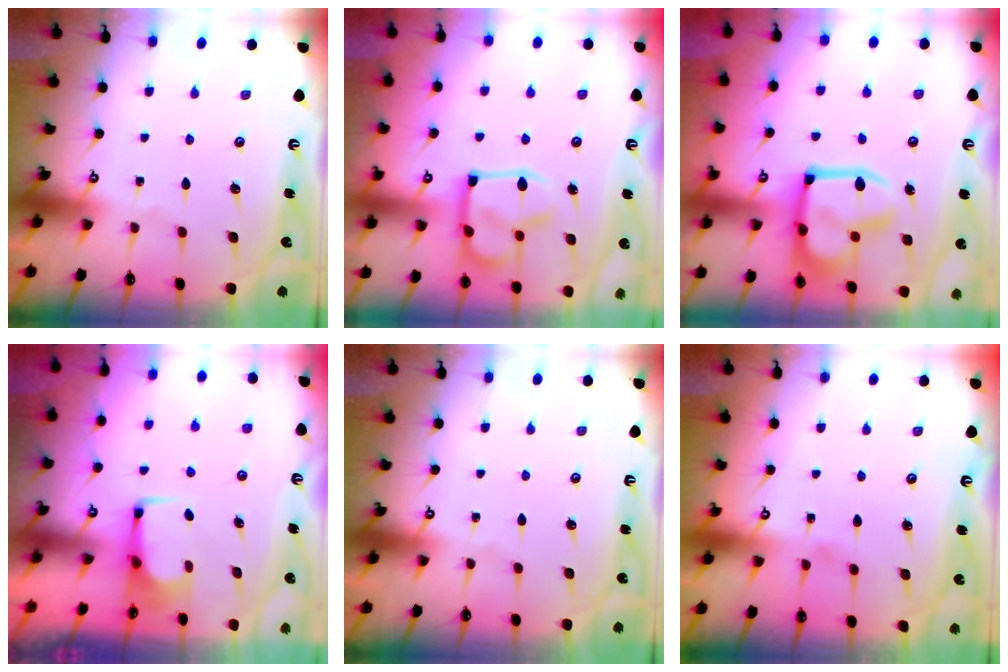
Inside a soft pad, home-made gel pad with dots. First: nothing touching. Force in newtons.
{"total": 15.5, "press": 15.5, "slide": 1.2}
{"total": 17.7, "press": 17.7, "slide": 1.5}
{"total": 2.7, "press": 2.7, "slide": 0.4}
{"total": 0.0}
{"total": 3.8, "press": 3.8, "slide": 0.4}